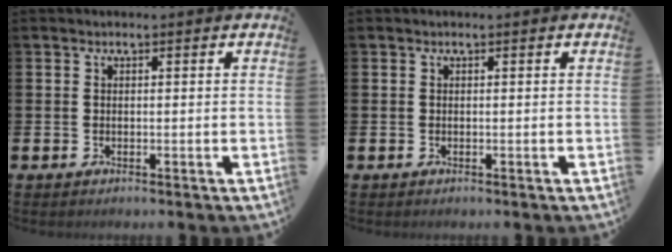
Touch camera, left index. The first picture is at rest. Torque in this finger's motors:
{"motor_torque": [0.00, 0.00, 0.00, 0.01]}